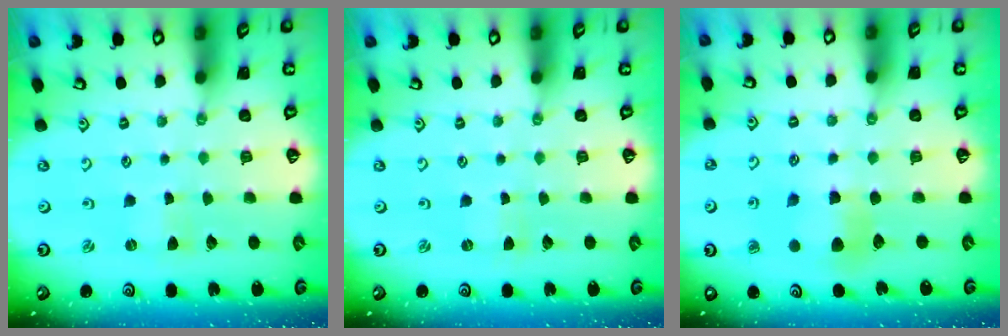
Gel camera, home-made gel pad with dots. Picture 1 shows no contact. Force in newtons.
{"total": 0.0}
{"total": 6.2, "press": 6.2, "slide": 0.3}